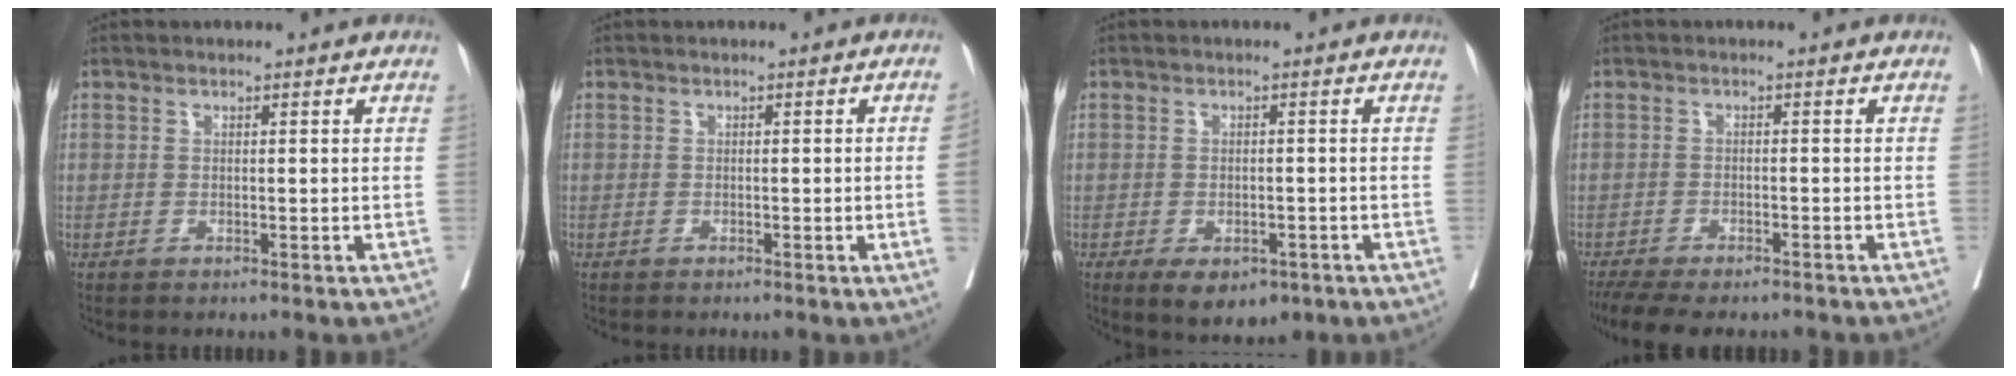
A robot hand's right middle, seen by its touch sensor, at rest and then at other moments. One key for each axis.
{"total": 1.9, "fx": -0.2, "fy": -0.7, "fz": 1.8, "tx": -0.023, "ty": -0.004, "tz": 0.000}
{"total": 7.2, "fx": -4.4, "fy": 3.8, "fz": 4.2, "tx": -0.054, "ty": -0.003, "tz": -0.059}
{"total": 10.2, "fx": -8.4, "fy": 3.2, "fz": 4.8, "tx": -0.080, "ty": -0.004, "tz": -0.123}